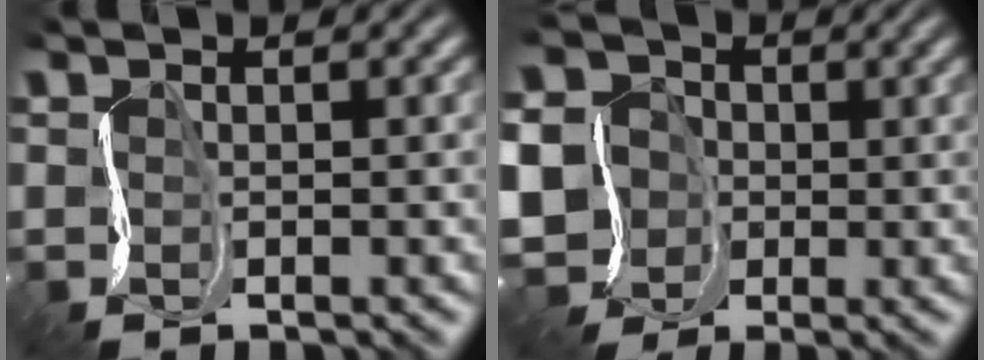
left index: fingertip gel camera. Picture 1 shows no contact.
{"total": 9.7, "force": [-3.4, 8.6, 2.9], "torque": [-0.079, -0.014, -0.101]}